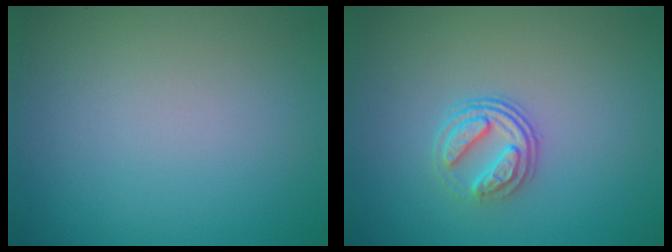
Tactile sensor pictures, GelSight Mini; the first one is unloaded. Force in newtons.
{"total": 2.5, "press": 1.9, "slide": 1.6}